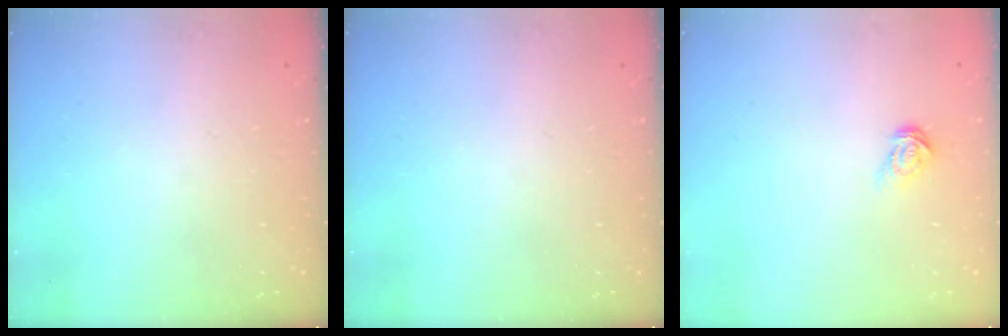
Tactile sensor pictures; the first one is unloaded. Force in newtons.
{"total": 0.0}
{"total": 5.5, "press": 5.4, "slide": 0.5}